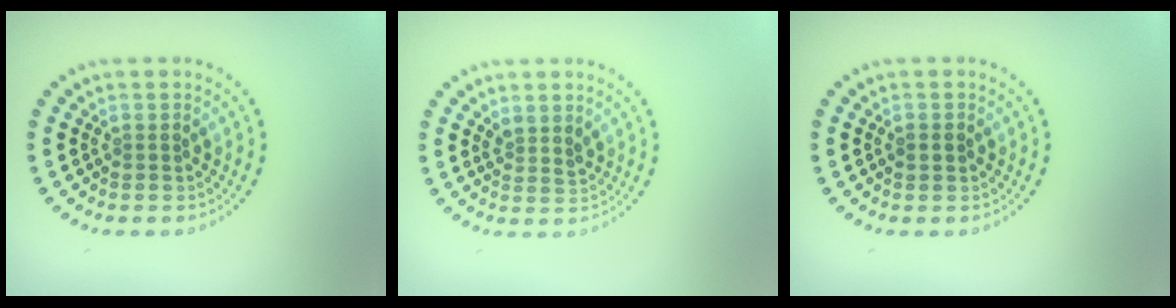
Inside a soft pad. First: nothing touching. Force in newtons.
{"total": 1.6, "press": 1.2, "slide": 1.0}
{"total": 1.2, "press": 1.2, "slide": 0.1}